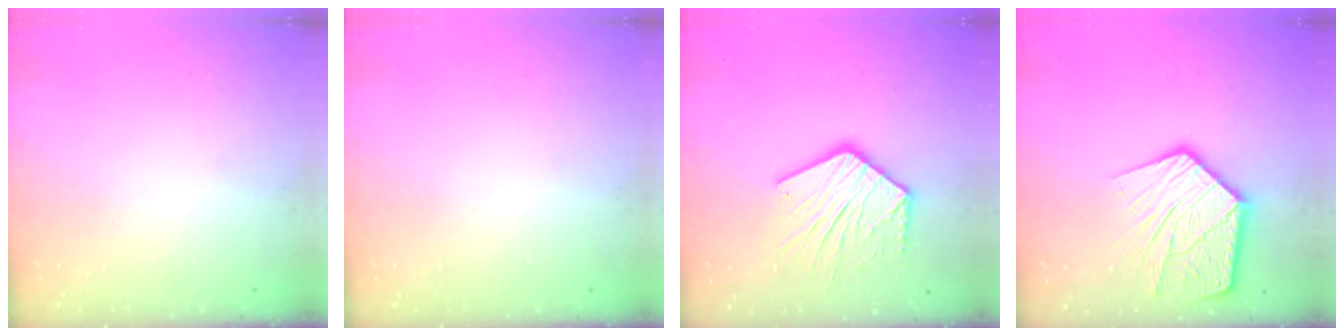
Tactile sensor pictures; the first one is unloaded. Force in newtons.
{"total": 0.0}
{"total": 14.2, "press": 14.2, "slide": 0.7}
{"total": 18.7, "press": 18.7, "slide": 1.7}